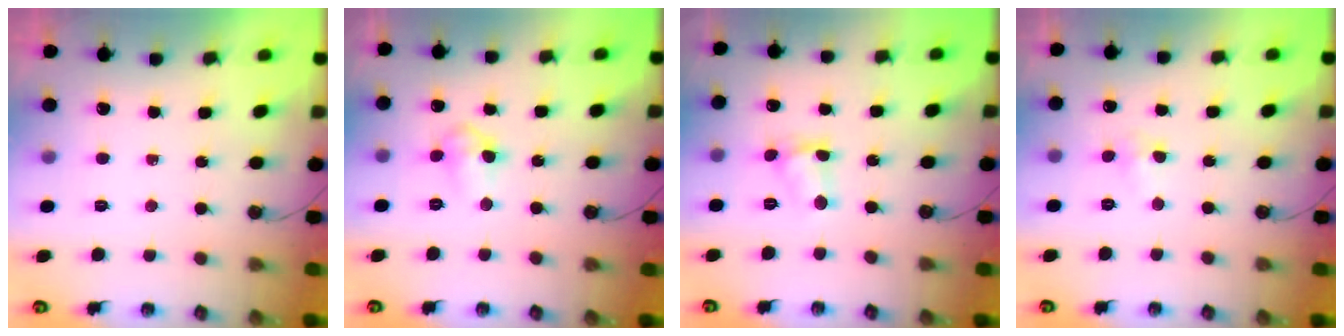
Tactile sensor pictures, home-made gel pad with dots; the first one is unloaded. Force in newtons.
{"total": 7.8, "press": 6.7, "slide": 4.1}
{"total": 3.4, "press": 3.4, "slide": 0.2}
{"total": 4.5, "press": 2.7, "slide": 3.6}